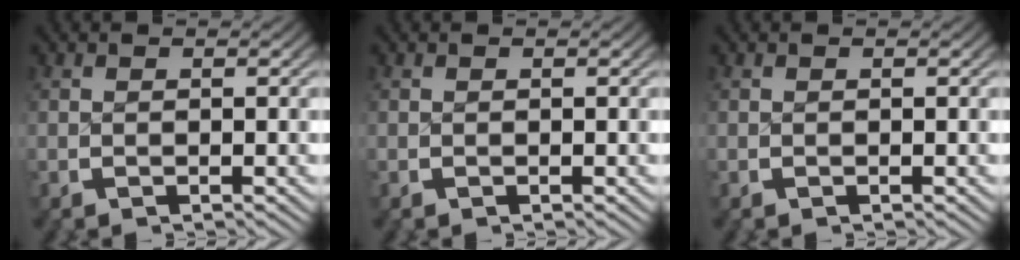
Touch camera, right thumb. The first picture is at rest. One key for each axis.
{"total": 0.0}
{"total": 0.0}